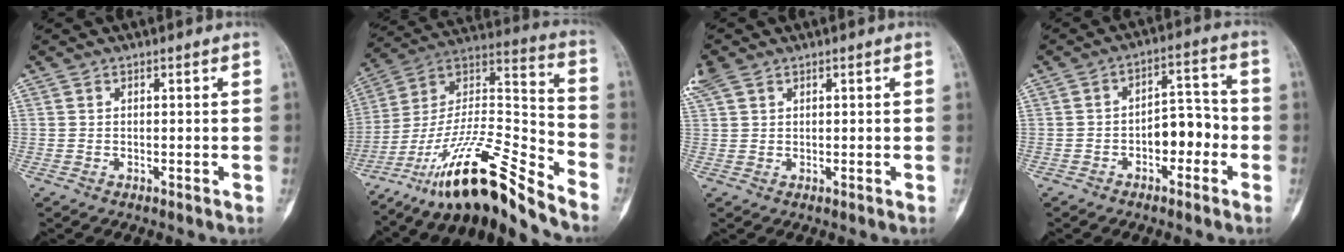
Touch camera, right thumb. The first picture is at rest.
{"total": 21.5, "force": [-17.1, 3.0, 12.8], "torque": [-0.236, 0.104, -0.306]}
{"total": 3.8, "force": [2.2, 2.4, 1.9], "torque": [-0.052, 0.017, 0.052]}
{"total": 7.5, "force": [-2.2, 4.4, 5.6], "torque": [-0.056, 0.038, -0.042]}